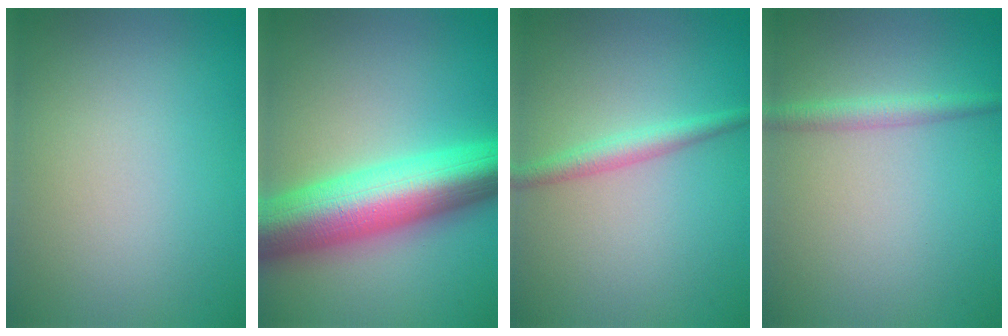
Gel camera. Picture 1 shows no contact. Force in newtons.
{"total": 11.7, "press": 11.7, "slide": 0.3}
{"total": 2.1, "press": 2.1, "slide": 0.1}
{"total": 1.9, "press": 1.8, "slide": 0.1}